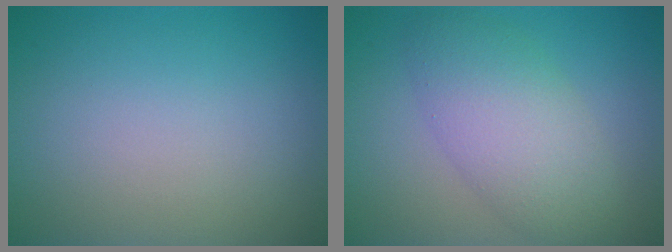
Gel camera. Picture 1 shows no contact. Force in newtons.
{"total": 5.6, "press": 5.6, "slide": 0.2}